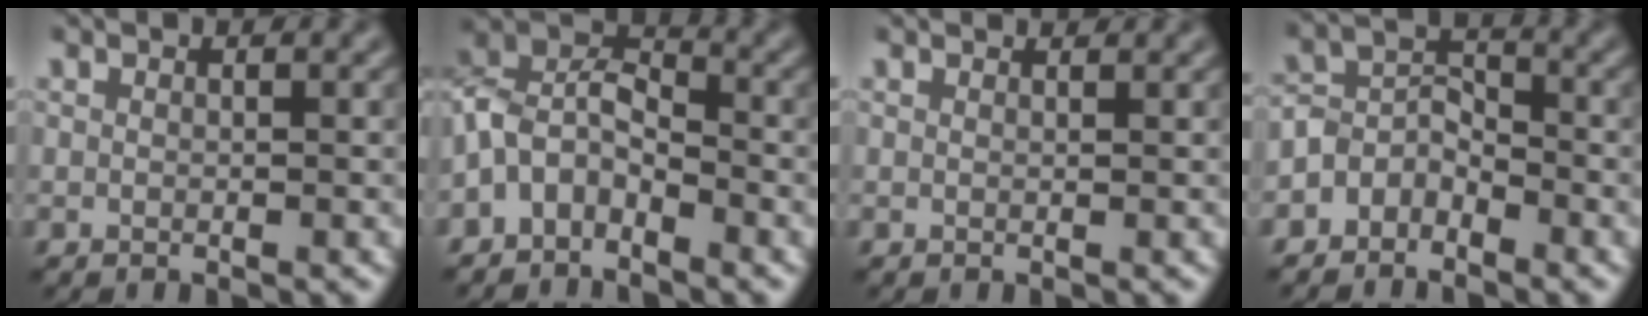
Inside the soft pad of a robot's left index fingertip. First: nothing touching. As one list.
[{"total": 4.8, "force": [-2.6, 3.0, 2.8], "torque": [-0.053, 0.009, -0.060]}, {"total": 1.1, "force": [1.0, 0.1, 0.1], "torque": [-0.006, -0.003, 0.008]}, {"total": 2.8, "force": [-2.2, 1.7, 0.6], "torque": [-0.010, 0.012, -0.049]}]